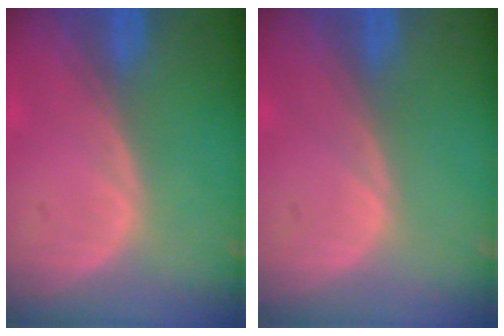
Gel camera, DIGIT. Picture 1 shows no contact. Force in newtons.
{"total": 0.0}